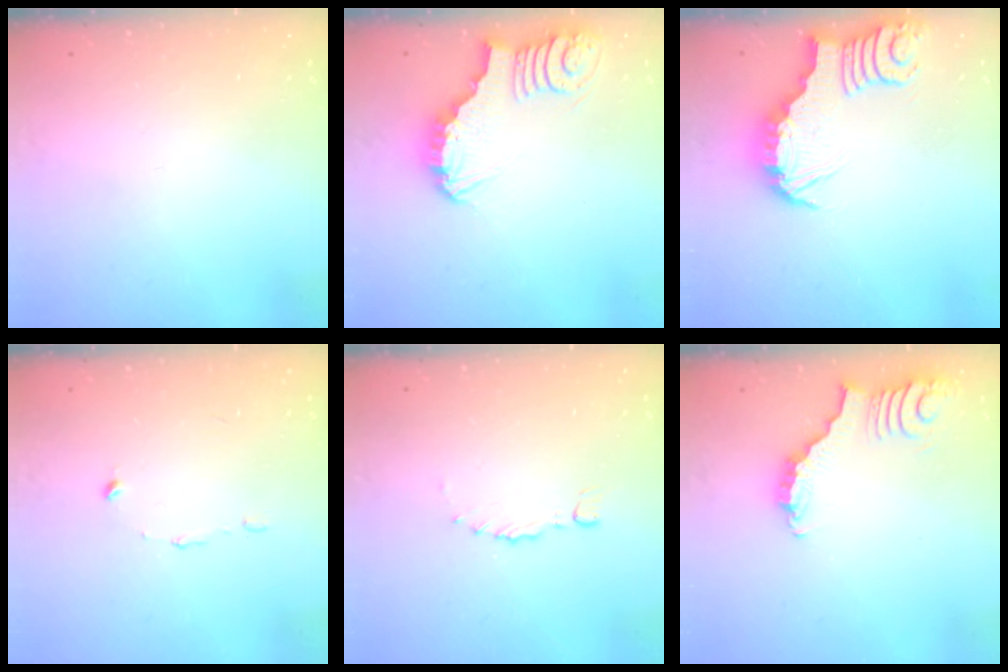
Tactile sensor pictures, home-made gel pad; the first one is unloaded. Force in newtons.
{"total": 4.0, "press": 4.0, "slide": 0.4}
{"total": 3.7, "press": 3.7, "slide": 0.1}
{"total": 4.9, "press": 4.8, "slide": 0.3}
{"total": 0.0}
{"total": 3.9, "press": 3.8, "slide": 0.7}